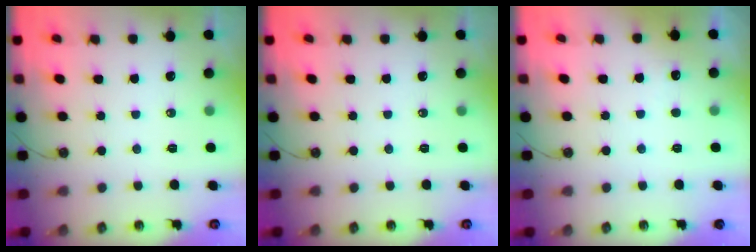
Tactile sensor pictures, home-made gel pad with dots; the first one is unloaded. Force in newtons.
{"total": 0.0}
{"total": 1.9, "press": 1.7, "slide": 0.9}